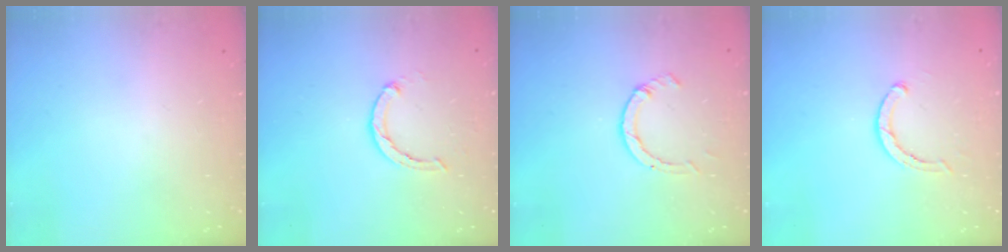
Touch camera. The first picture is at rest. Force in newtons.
{"total": 2.4, "press": 2.4, "slide": 0.4}
{"total": 2.3, "press": 2.3, "slide": 0.3}
{"total": 2.8, "press": 2.8, "slide": 0.2}